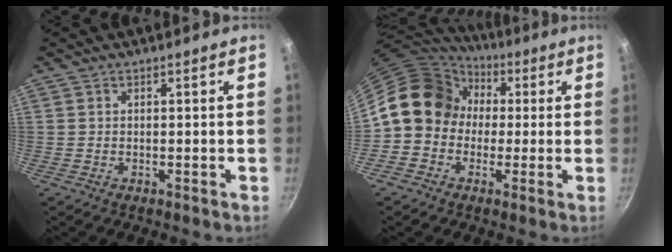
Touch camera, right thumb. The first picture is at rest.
{"total": 13.8, "force": [1.1, 12.0, 6.8], "torque": [-0.077, 0.035, 0.000]}